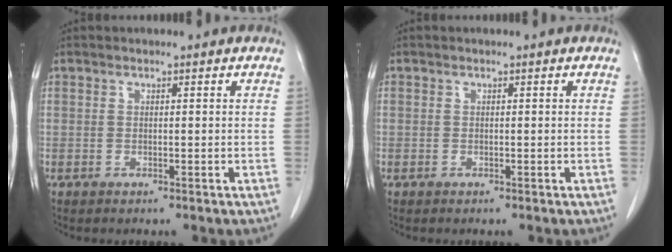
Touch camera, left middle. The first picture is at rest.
{"total": 0.0}